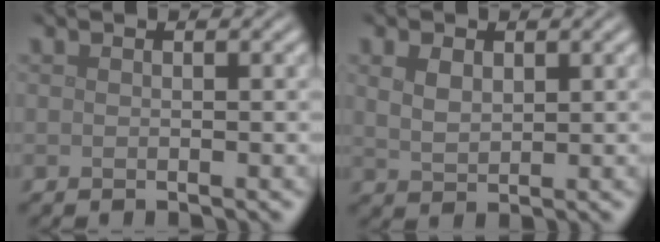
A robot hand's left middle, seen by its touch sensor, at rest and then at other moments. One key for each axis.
{"total": 2.3, "fx": 1.0, "fy": 1.4, "fz": 1.5, "tx": -0.034, "ty": -0.001, "tz": 0.024}